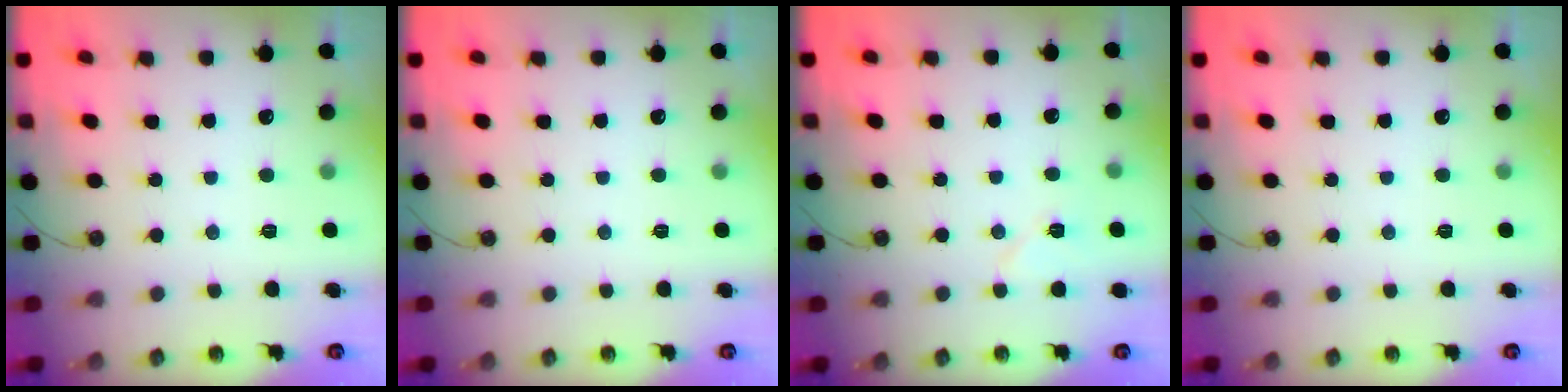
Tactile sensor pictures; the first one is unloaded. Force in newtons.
{"total": 0.0}
{"total": 7.4, "press": 6.0, "slide": 4.2}
{"total": 0.0}